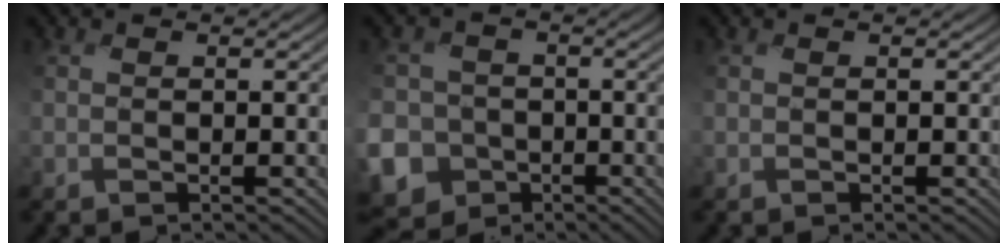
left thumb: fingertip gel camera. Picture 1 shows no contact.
{"total": 15.5, "force": [-5.6, 14.2, 2.8], "torque": [-0.138, -0.047, -0.118]}
{"total": 0.0}